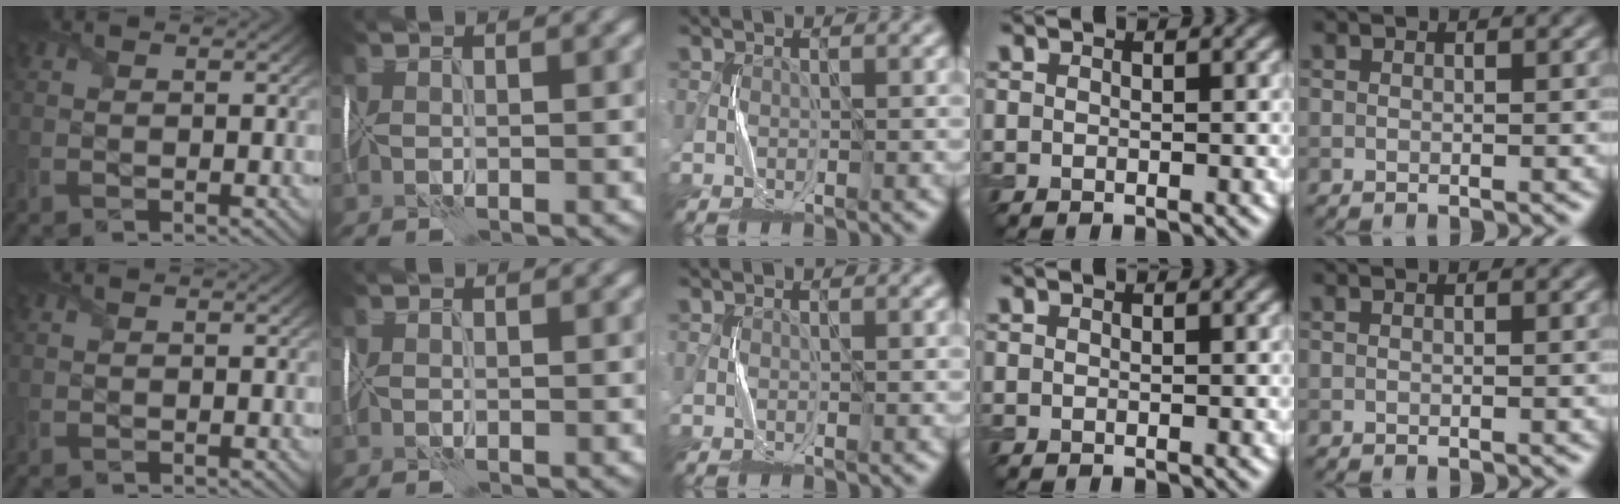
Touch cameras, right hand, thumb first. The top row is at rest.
{}